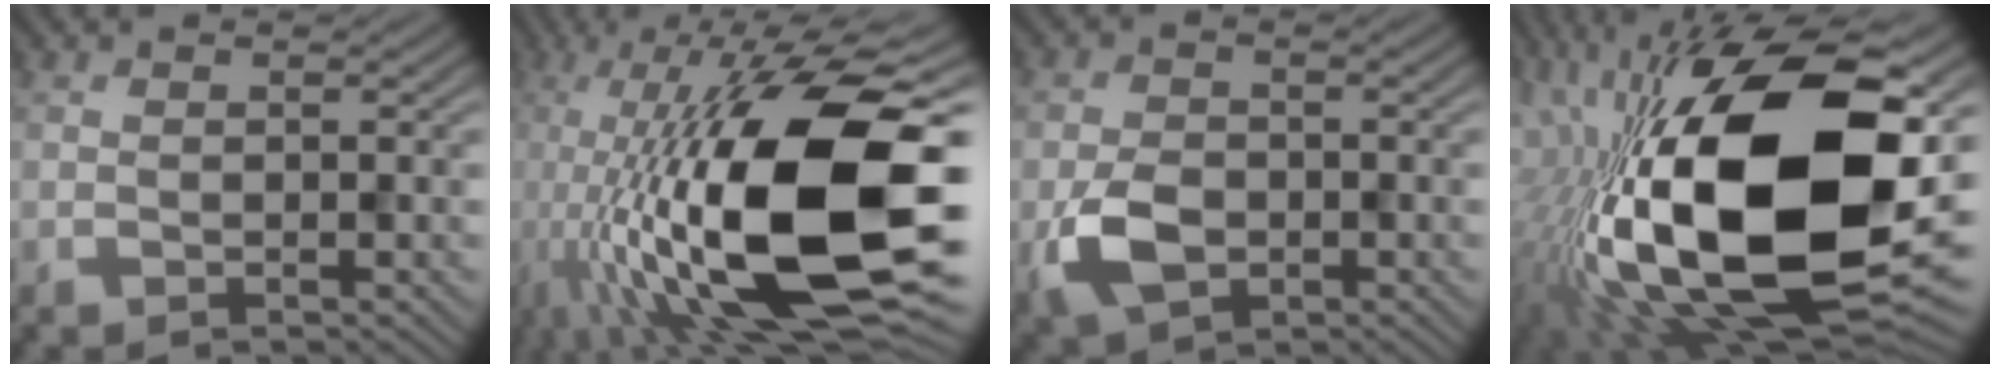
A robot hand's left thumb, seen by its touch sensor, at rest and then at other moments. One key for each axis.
{"total": 20.6, "fx": -4.1, "fy": 7.9, "fz": 18.6, "tx": -0.343, "ty": -0.006, "tz": -0.070}
{"total": 5.3, "fx": -1.9, "fy": 3.6, "fz": 3.4, "tx": -0.075, "ty": -0.012, "tz": -0.040}
{"total": 22.7, "fx": -0.6, "fy": 10.6, "fz": 20.1, "tx": -0.403, "ty": -0.017, "tz": -0.015}